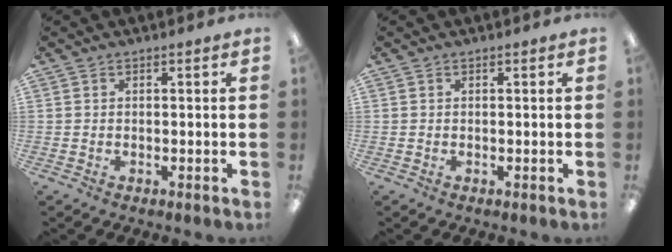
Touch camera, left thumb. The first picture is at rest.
{"total": 0.0}